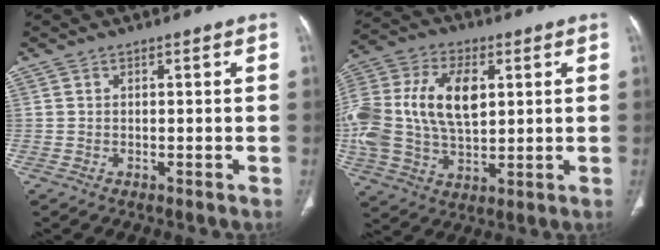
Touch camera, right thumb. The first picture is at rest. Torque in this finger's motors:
{"motor_torque": [2.57, 2.44, 2.04, -0.09, 0.27]}